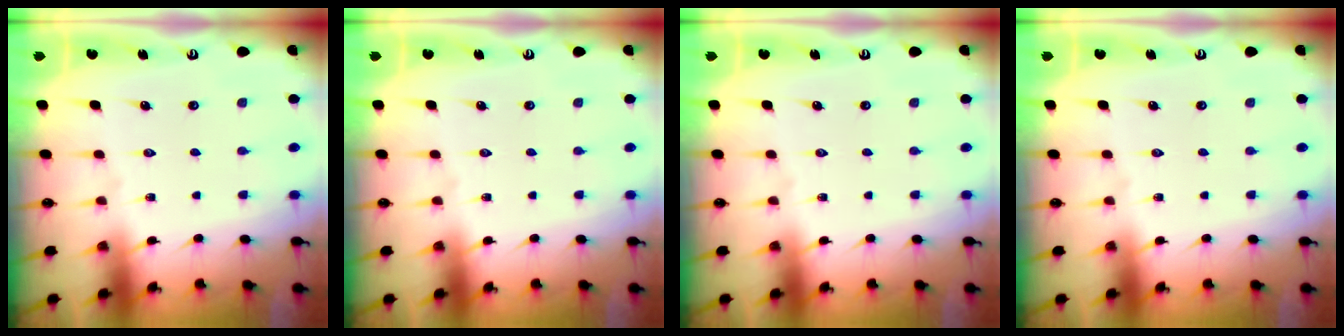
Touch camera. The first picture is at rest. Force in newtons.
{"total": 0.0}
{"total": 0.0}
{"total": 0.0}